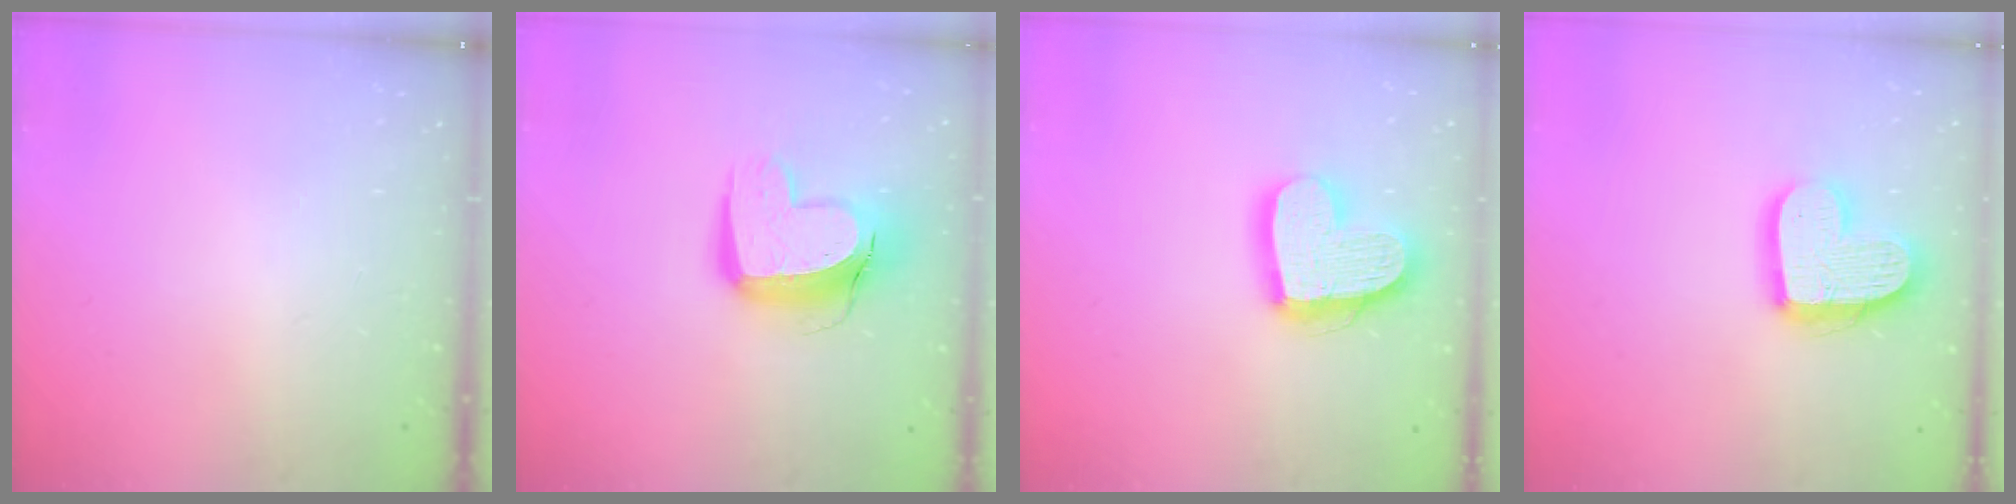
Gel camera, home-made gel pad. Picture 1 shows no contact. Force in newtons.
{"total": 14.0, "press": 14.0, "slide": 1.5}
{"total": 17.6, "press": 17.5, "slide": 1.9}
{"total": 16.2, "press": 16.2, "slide": 1.1}